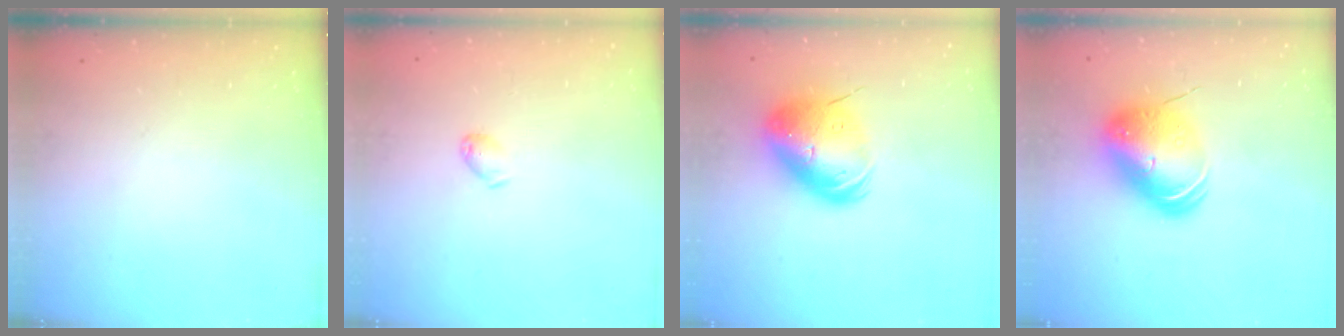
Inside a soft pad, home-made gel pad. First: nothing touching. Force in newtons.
{"total": 3.2, "press": 3.2, "slide": 0.5}
{"total": 16.0, "press": 15.7, "slide": 2.9}
{"total": 13.5, "press": 13.2, "slide": 2.6}